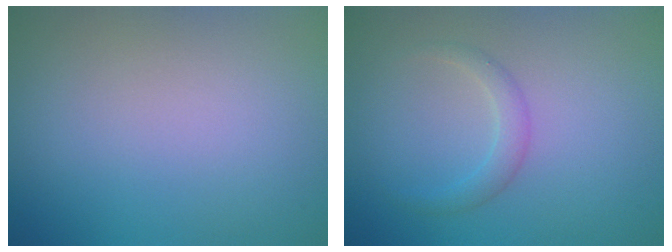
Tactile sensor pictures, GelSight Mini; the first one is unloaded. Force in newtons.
{"total": 1.5, "press": 1.5, "slide": 0.1}